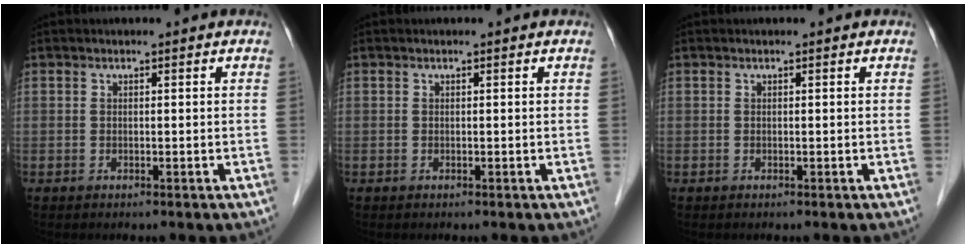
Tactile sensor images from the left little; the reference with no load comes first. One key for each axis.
{"total": 0.0}
{"total": 0.0}